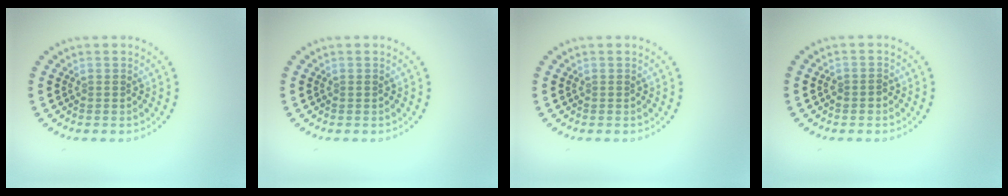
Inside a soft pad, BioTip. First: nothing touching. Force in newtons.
{"total": 0.0}
{"total": 0.0}
{"total": 0.9, "press": 0.8, "slide": 0.4}